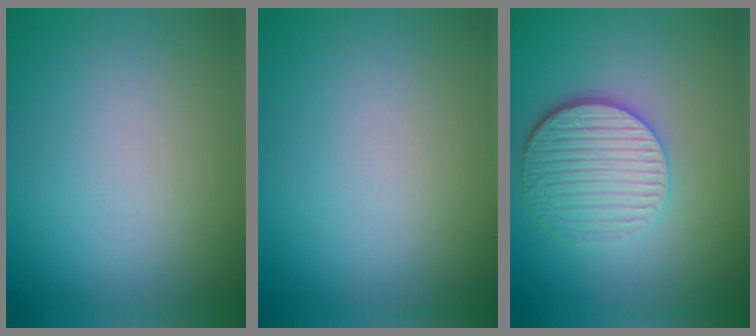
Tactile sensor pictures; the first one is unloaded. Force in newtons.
{"total": 0.0}
{"total": 4.8, "press": 3.9, "slide": 2.8}